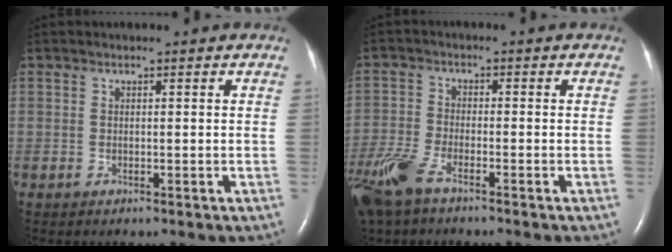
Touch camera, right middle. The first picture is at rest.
{"total": 8.2, "force": [-5.8, 2.3, 5.2], "torque": [-0.126, -0.016, -0.117]}